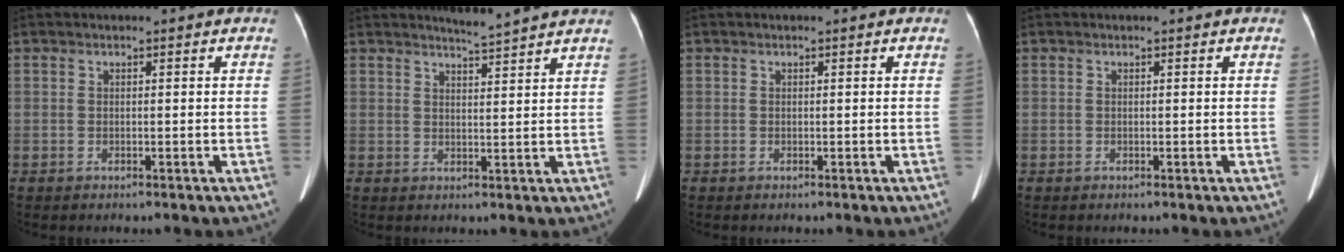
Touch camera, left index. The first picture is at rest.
{"total": 4.1, "force": [3.9, -1.1, 0.8], "torque": [-0.020, -0.007, 0.053]}
{"total": 0.0}
{"total": 0.0}